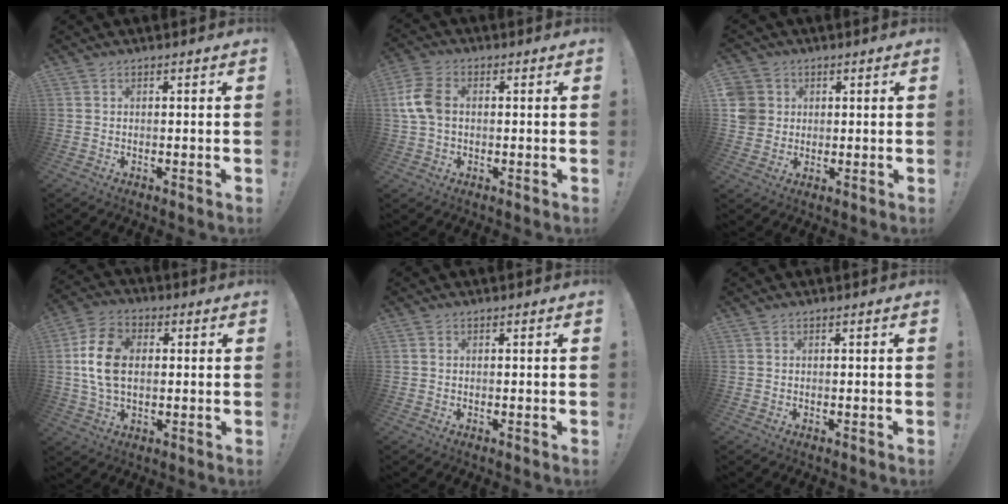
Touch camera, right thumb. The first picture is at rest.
{"total": 8.8, "force": [0.5, 5.9, 6.4], "torque": [-0.139, 0.006, 0.011]}
{"total": 6.6, "force": [1.2, 6.2, 1.9], "torque": [-0.051, -0.007, 0.023]}
{"total": 13.4, "force": [0.9, 9.0, 9.8], "torque": [-0.188, 0.007, 0.018]}
{"total": 0.0}
{"total": 0.0}